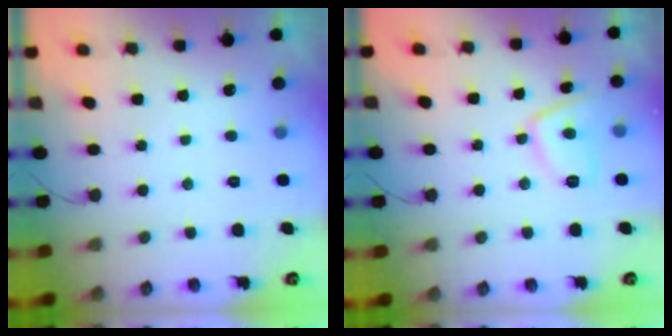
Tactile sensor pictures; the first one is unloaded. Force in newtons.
{"total": 8.5, "press": 8.4, "slide": 0.7}